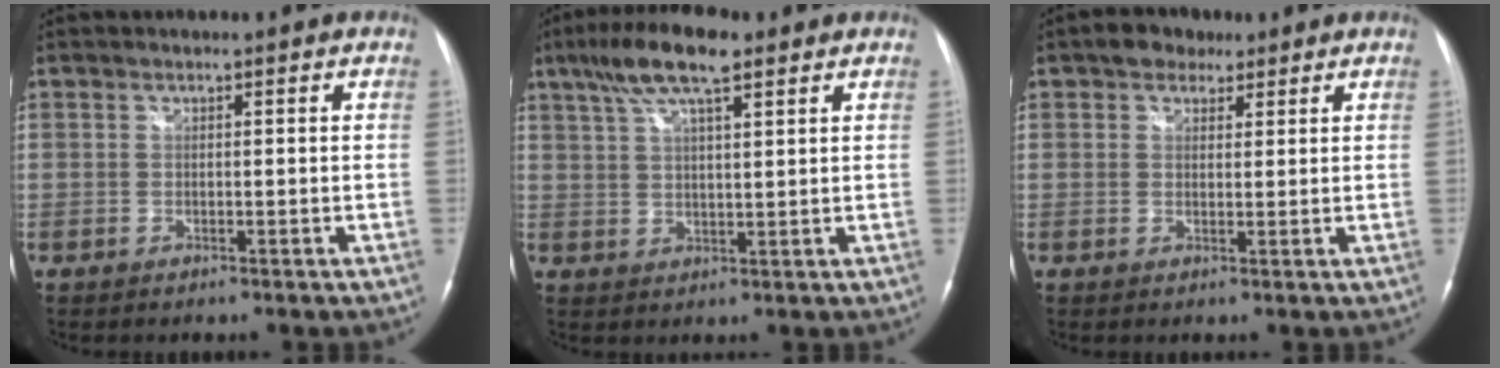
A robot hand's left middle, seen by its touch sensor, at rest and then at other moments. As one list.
[{"total": 10.0, "force": [6.3, 2.3, 7.4], "torque": [-0.142, 0.022, 0.110]}, {"total": 4.0, "force": [2.5, 2.7, 1.5], "torque": [-0.026, 0.014, 0.041]}]